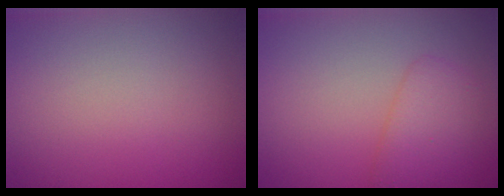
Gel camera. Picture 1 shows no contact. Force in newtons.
{"total": 2.5, "press": 2.5, "slide": 0.2}